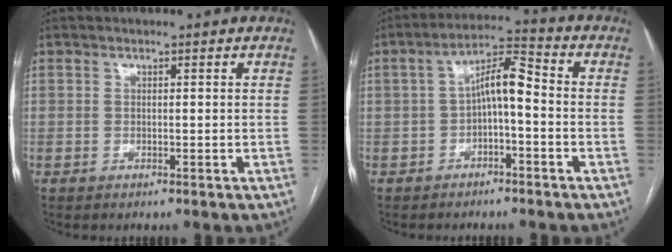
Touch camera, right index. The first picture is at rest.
{"total": 6.9, "force": [-0.9, 2.1, 6.5], "torque": [-0.121, 0.031, -0.017]}